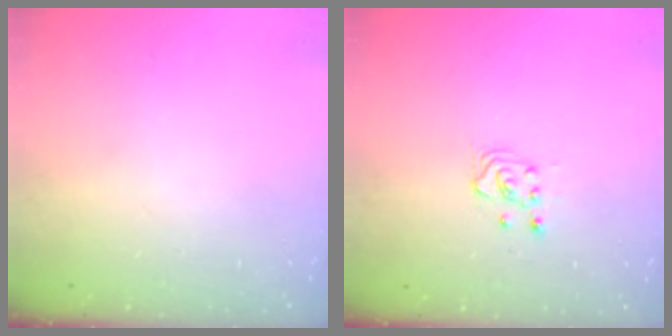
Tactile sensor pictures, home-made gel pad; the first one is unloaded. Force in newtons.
{"total": 3.0, "press": 2.8, "slide": 1.0}